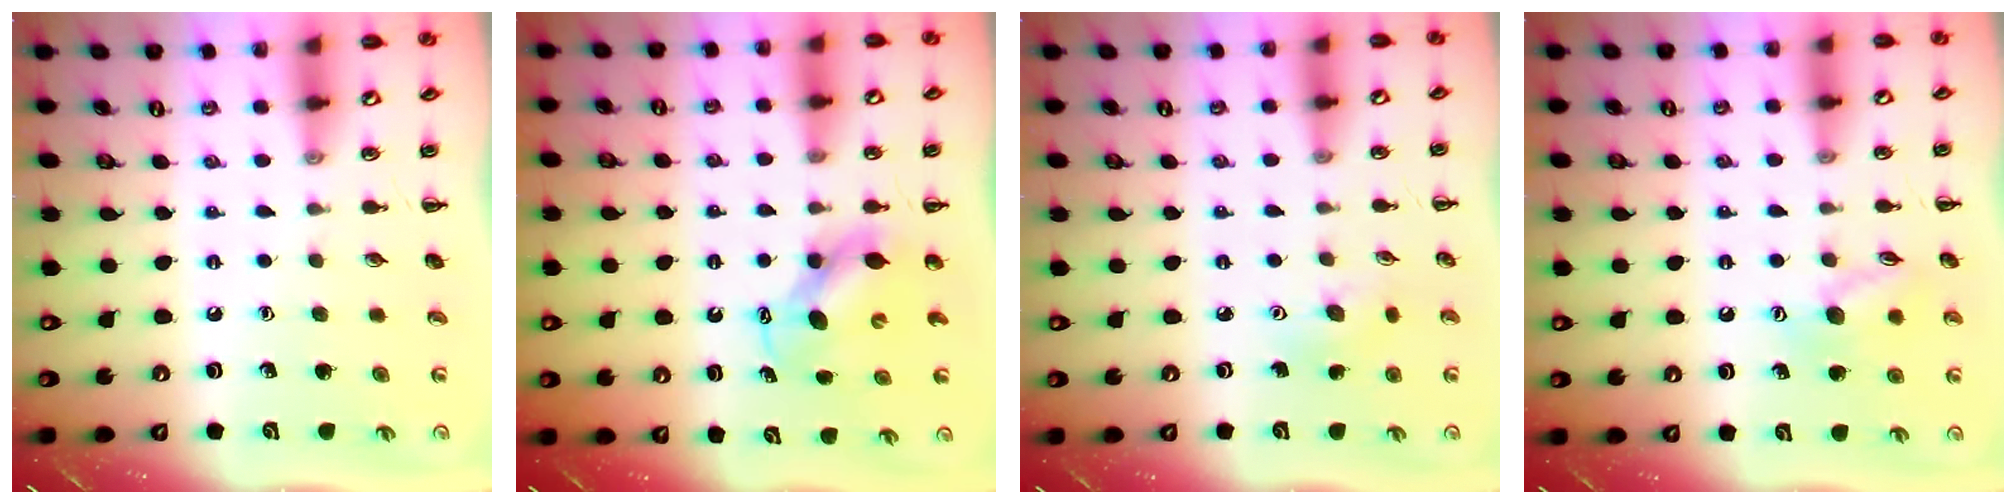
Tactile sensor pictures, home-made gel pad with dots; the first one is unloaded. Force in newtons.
{"total": 6.7, "press": 6.6, "slide": 0.7}
{"total": 4.4, "press": 4.2, "slide": 1.2}
{"total": 9.9, "press": 9.9, "slide": 0.7}